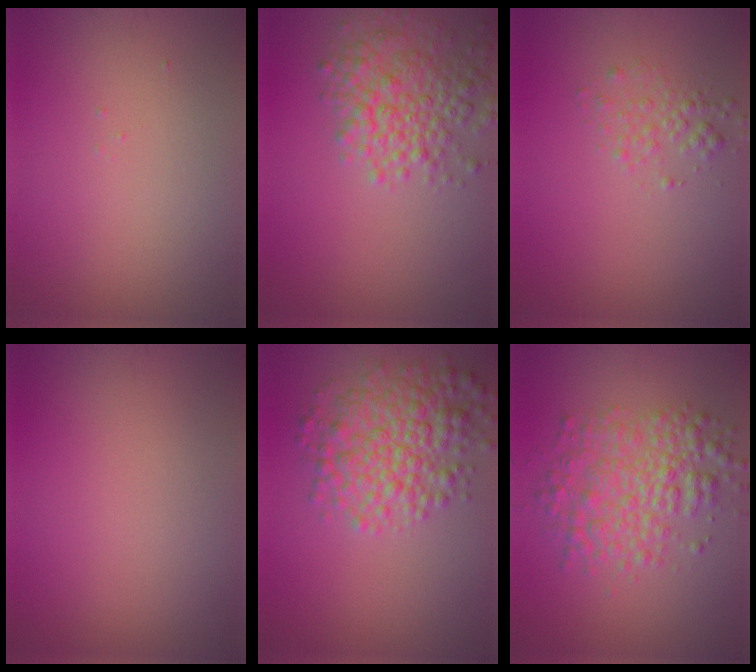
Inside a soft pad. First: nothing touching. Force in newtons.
{"total": 5.0, "press": 5.0, "slide": 0.2}
{"total": 1.7, "press": 1.7, "slide": 0.1}
{"total": 0.0}
{"total": 6.0, "press": 6.0, "slide": 0.0}
{"total": 5.4, "press": 5.4, "slide": 0.0}